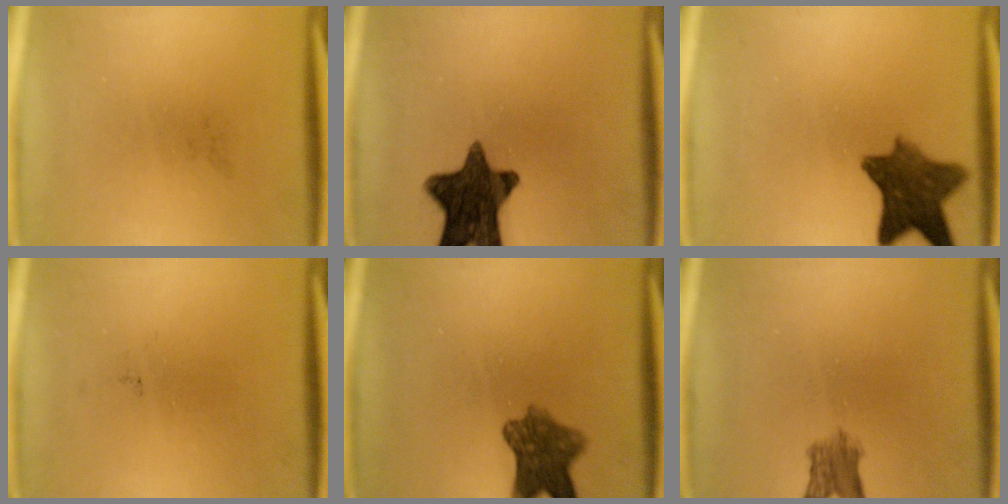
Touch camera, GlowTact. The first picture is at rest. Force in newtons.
{"total": 13.3}
{"total": 9.4}
{"total": 0.0}
{"total": 7.3}
{"total": 3.2}